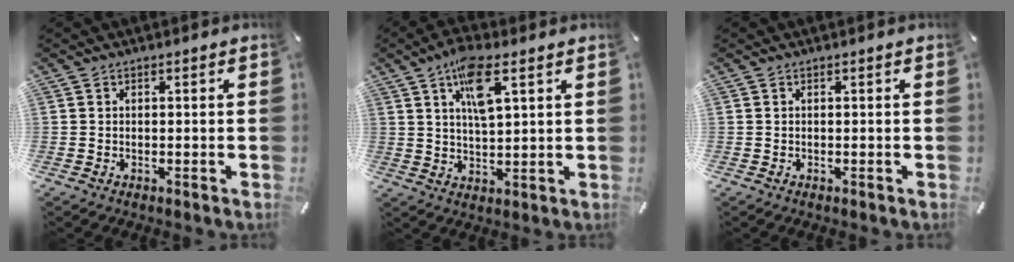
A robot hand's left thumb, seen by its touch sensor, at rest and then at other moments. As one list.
[{"total": 9.6, "force": [4.9, 3.3, 7.6], "torque": [-0.133, -0.007, 0.082]}, {"total": 0.0}]